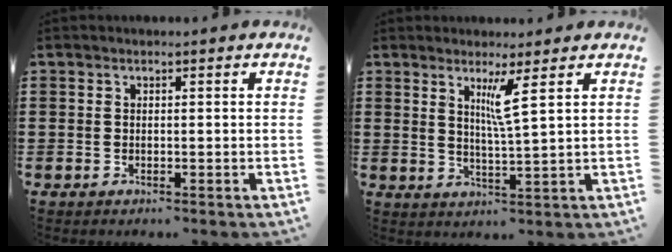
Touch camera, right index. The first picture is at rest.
{"total": 4.3, "force": [2.3, -0.5, 3.6], "torque": [-0.071, -0.010, 0.035]}